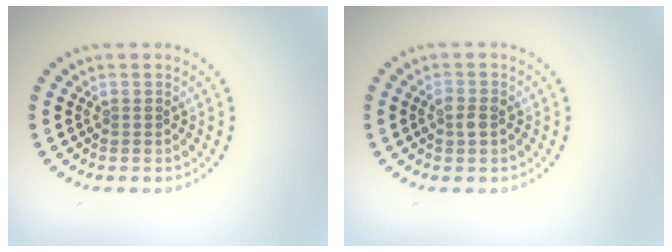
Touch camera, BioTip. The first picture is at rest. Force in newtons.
{"total": 1.5, "press": 1.5, "slide": 0.1}